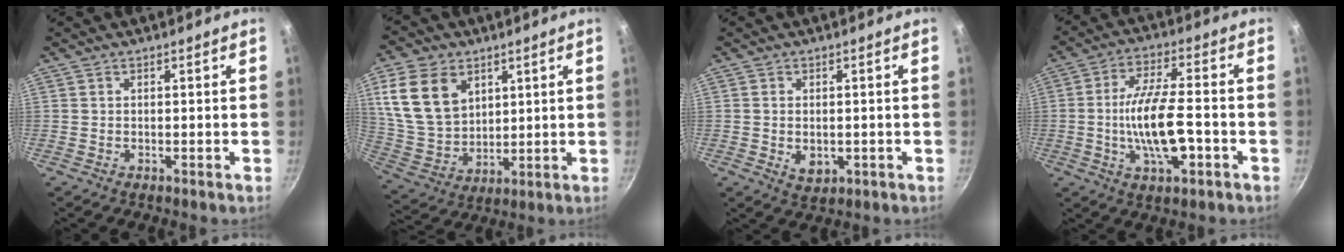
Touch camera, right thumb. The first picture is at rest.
{"total": 15.3, "force": [6.0, 10.8, 9.0], "torque": [-0.151, -0.021, 0.131]}
{"total": 4.1, "force": [-0.6, 2.8, 2.9], "torque": [-0.043, -0.006, -0.003]}
{"total": 13.0, "force": [-3.1, 4.7, 11.7], "torque": [-0.208, 0.021, -0.058]}